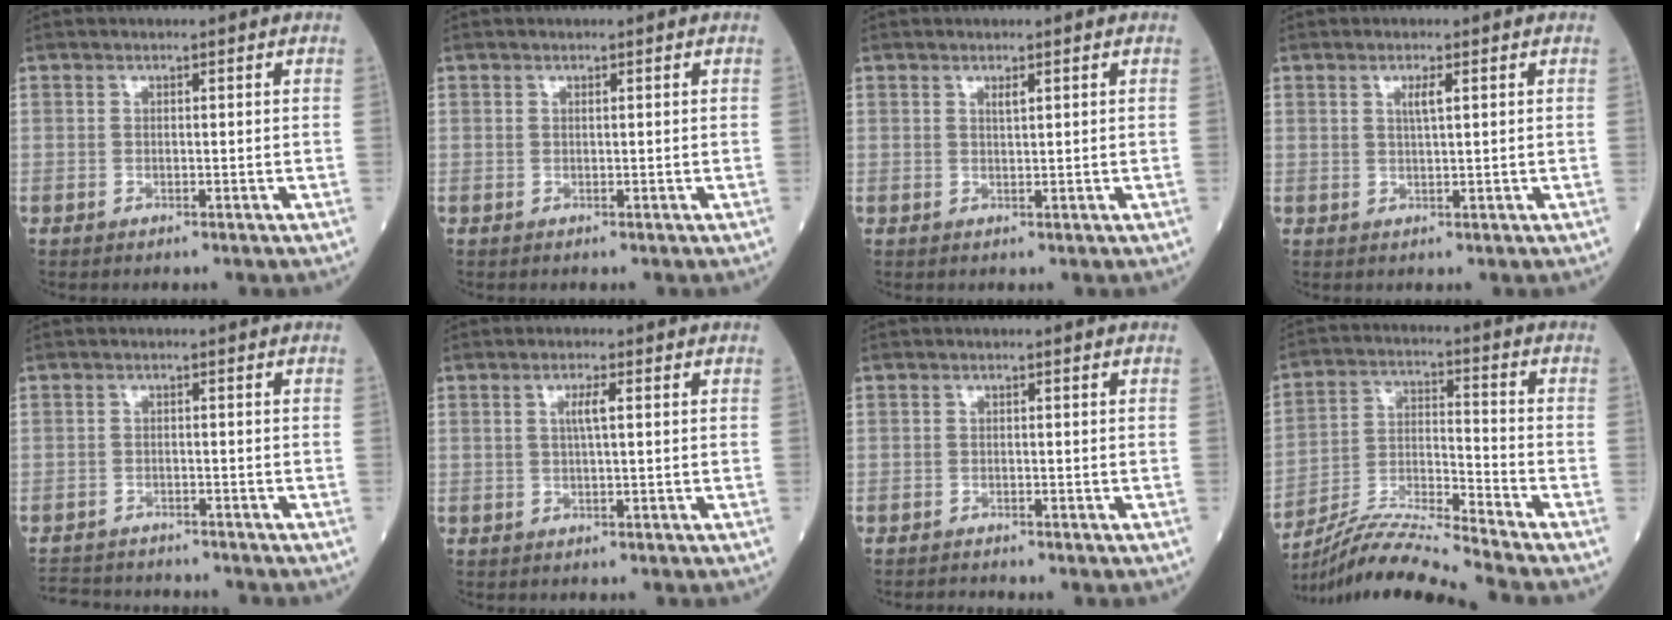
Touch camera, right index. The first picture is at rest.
{"total": 0.0}
{"total": 1.0, "force": [0.6, 0.1, 0.8], "torque": [-0.018, -0.003, 0.012]}
{"total": 2.0, "force": [0.8, 0.1, 1.8], "torque": [-0.037, -0.001, 0.014]}
{"total": 8.1, "force": [-7.7, 2.0, 1.7], "torque": [-0.030, 0.000, -0.114]}
{"total": 2.3, "force": [0.5, 0.1, 2.3], "torque": [-0.044, 0.000, 0.008]}
{"total": 1.3, "force": [-1.3, -0.2, -0.3], "torque": [0.003, -0.007, -0.022]}
{"total": 12.3, "force": [-11.5, -2.5, 3.4], "torque": [-0.066, 0.003, -0.214]}